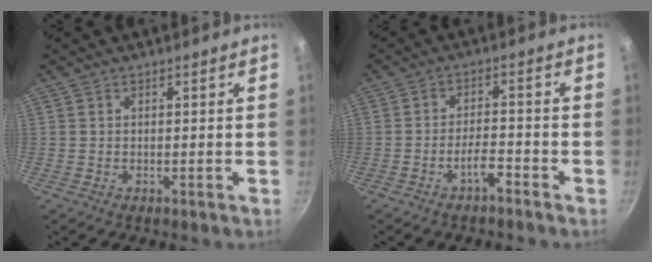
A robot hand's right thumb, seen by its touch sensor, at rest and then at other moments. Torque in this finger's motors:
{"motor_torque": [-0.11, 0.15, -0.10, 0.15, -0.02]}